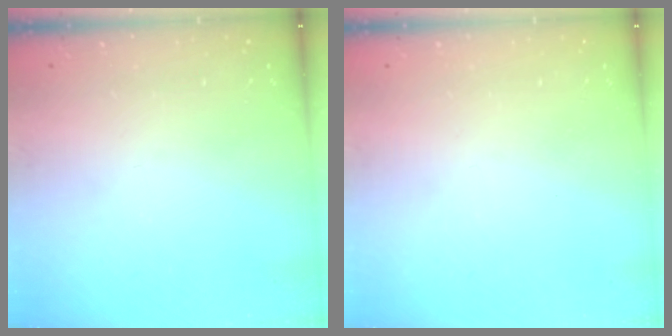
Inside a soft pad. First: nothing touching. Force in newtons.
{"total": 0.0}